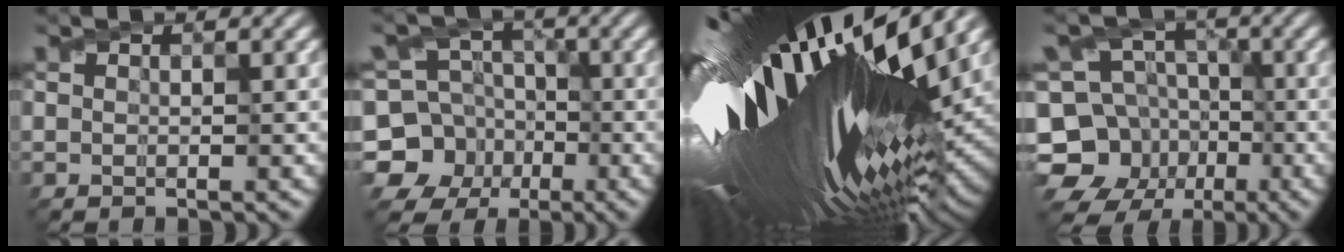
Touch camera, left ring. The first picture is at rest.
{"total": 11.1, "force": [-4.6, 9.9, 2.3], "torque": [-0.076, -0.002, -0.088]}
{"total": 20.7, "force": [4.1, 5.8, 19.4], "torque": [-0.345, -0.030, 0.076]}
{"total": 11.5, "force": [-5.1, 9.6, 3.6], "torque": [-0.095, -0.002, -0.100]}